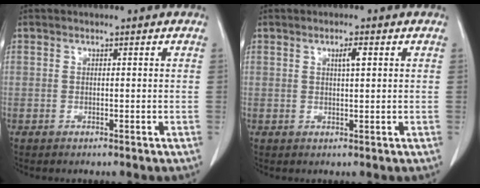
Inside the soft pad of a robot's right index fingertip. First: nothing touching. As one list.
[{"total": 2.0, "force": [0.8, 0.2, 1.8], "torque": [-0.032, 0.000, 0.014]}]